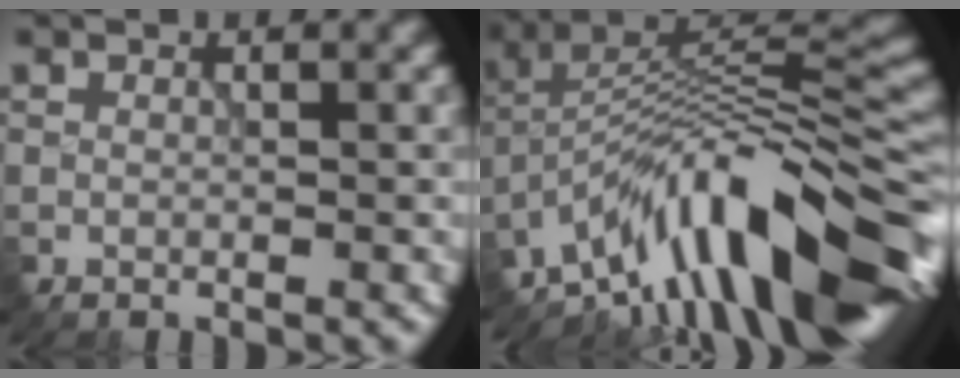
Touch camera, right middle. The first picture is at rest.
{"total": 13.1, "force": [-7.3, 3.9, 10.1], "torque": [-0.162, 0.040, -0.123]}